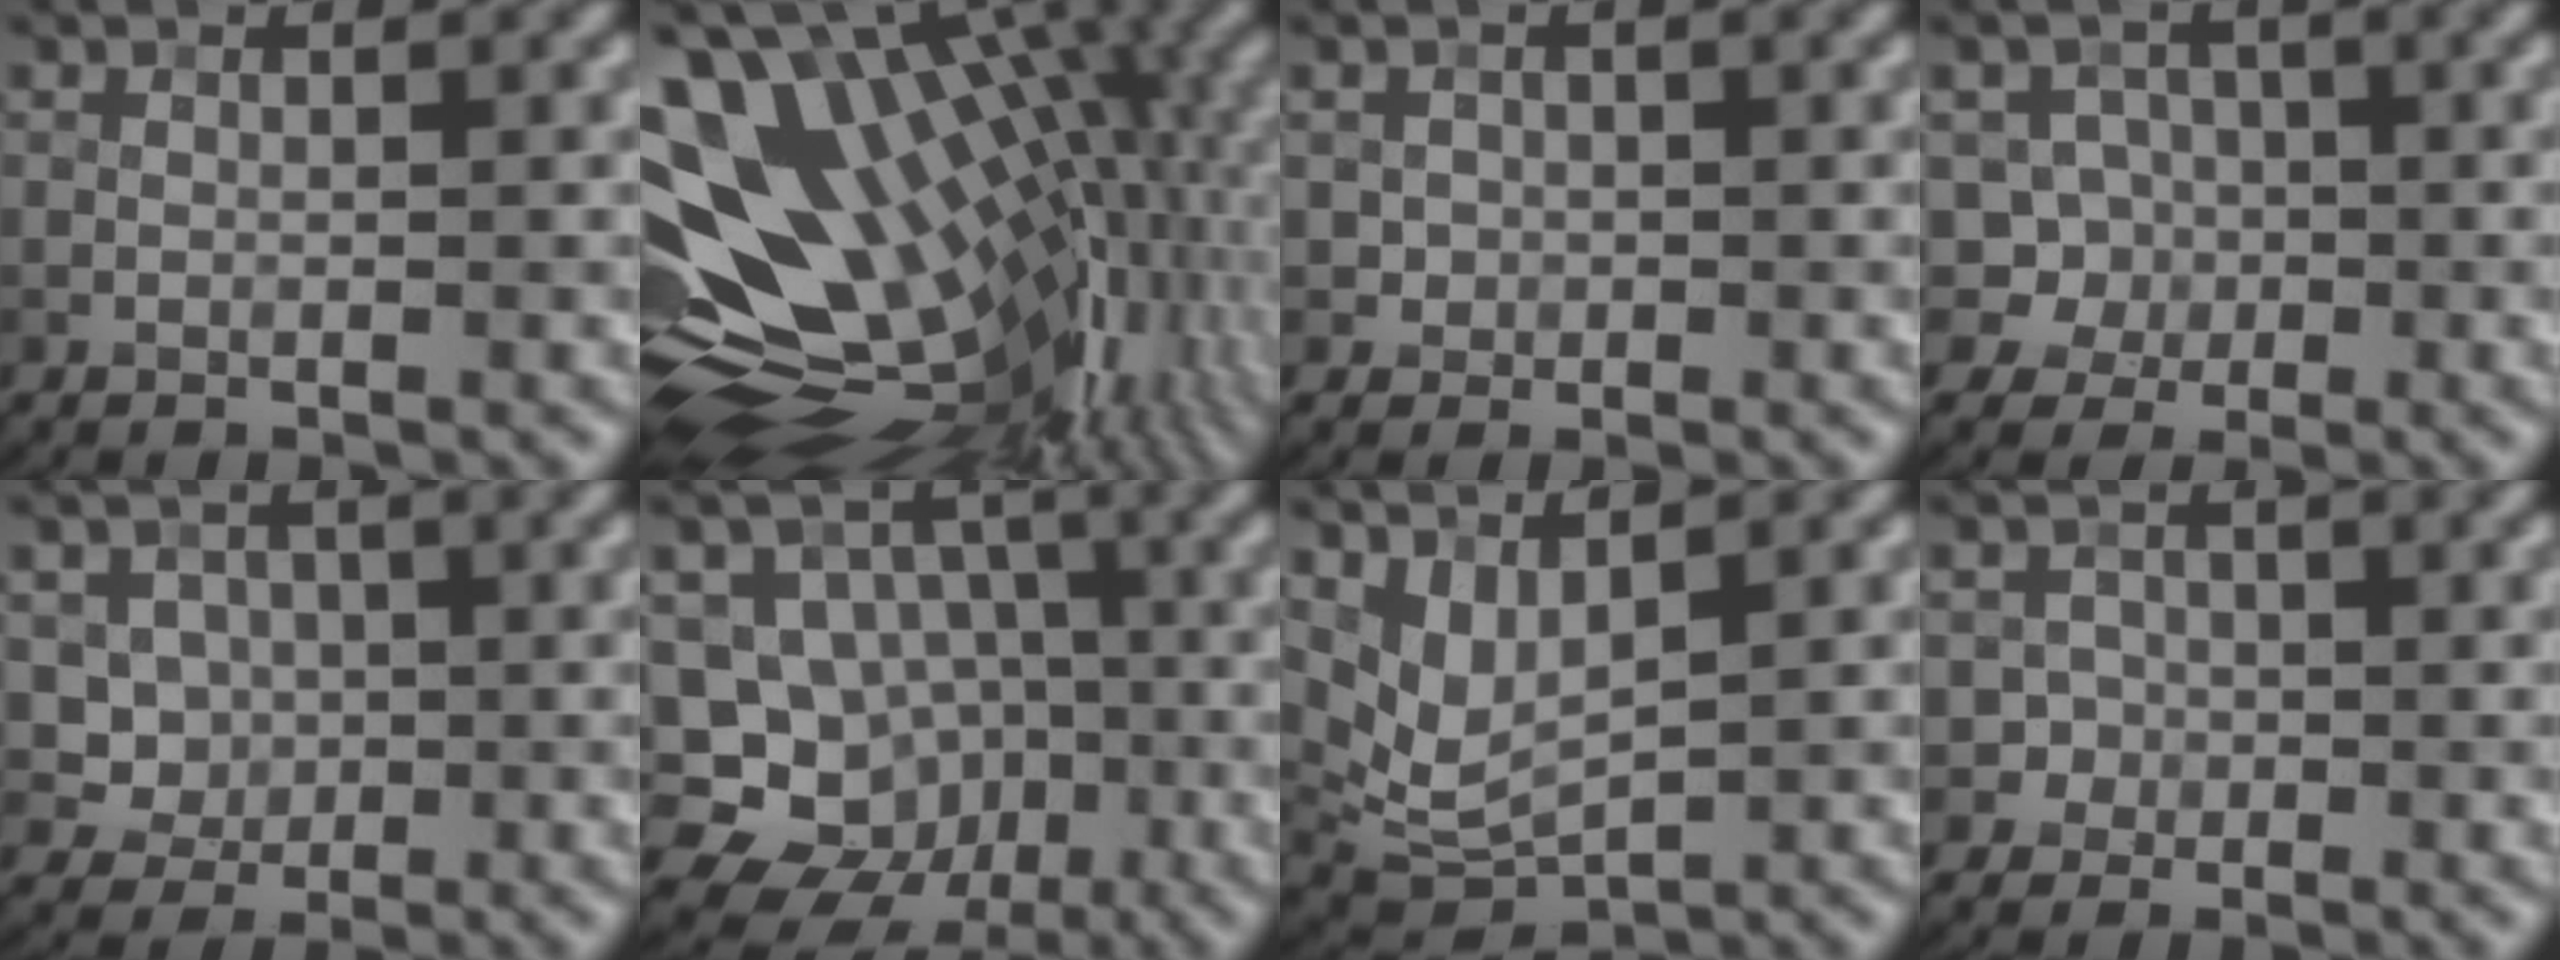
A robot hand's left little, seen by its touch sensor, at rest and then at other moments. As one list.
[{"total": 19.4, "force": [3.3, 11.0, 15.6], "torque": [-0.247, 0.000, 0.084]}, {"total": 1.3, "force": [0.0, 1.3, 0.2], "torque": [0.011, -0.004, 0.001]}, {"total": 5.0, "force": [-1.1, 4.8, 1.1], "torque": [0.007, 0.016, -0.040]}, {"total": 3.3, "force": [0.4, 3.1, 1.1], "torque": [-0.013, -0.006, 0.008]}, {"total": 12.3, "force": [-4.9, 10.5, 4.1], "torque": [-0.062, 0.003, -0.088]}, {"total": 3.9, "force": [1.9, 1.8, 2.8], "torque": [-0.064, -0.015, 0.049]}, {"total": 1.6, "force": [-0.6, 1.5, -0.2], "torque": [0.022, 0.008, -0.009]}]